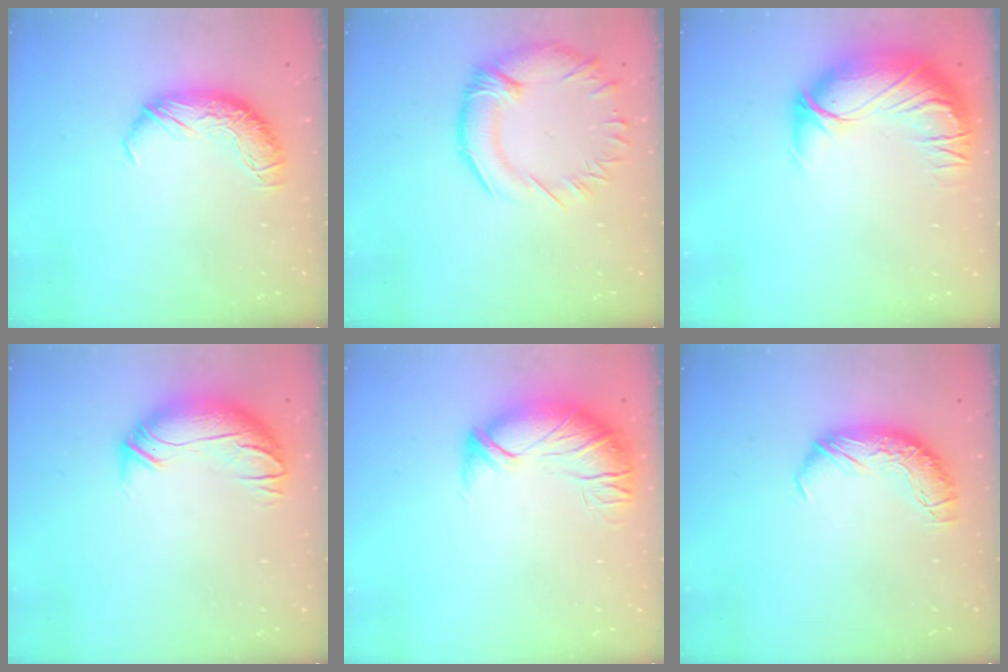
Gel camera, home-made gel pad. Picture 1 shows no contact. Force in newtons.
{"total": 4.5, "press": 3.8, "slide": 2.3}
{"total": 3.7, "press": 2.1, "slide": 3.0}
{"total": 3.1, "press": 1.1, "slide": 2.9}
{"total": 2.7, "press": 1.2, "slide": 2.4}
{"total": 0.0}